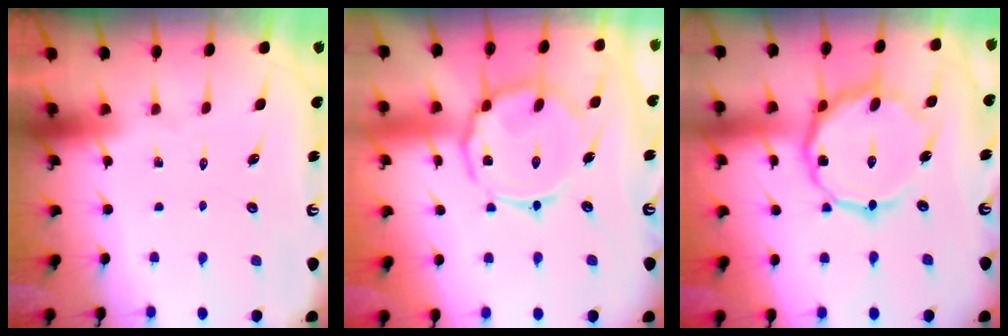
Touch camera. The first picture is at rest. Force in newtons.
{"total": 12.6, "press": 12.6, "slide": 1.0}
{"total": 15.2, "press": 15.1, "slide": 0.9}